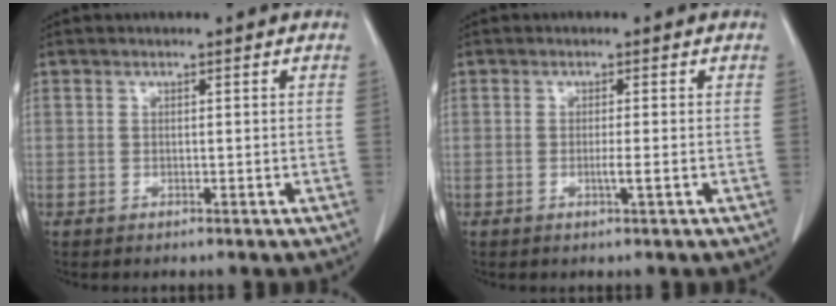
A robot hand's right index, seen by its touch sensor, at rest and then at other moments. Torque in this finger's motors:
{"motor_torque": [0.50, -0.33, 0.19, 0.05]}